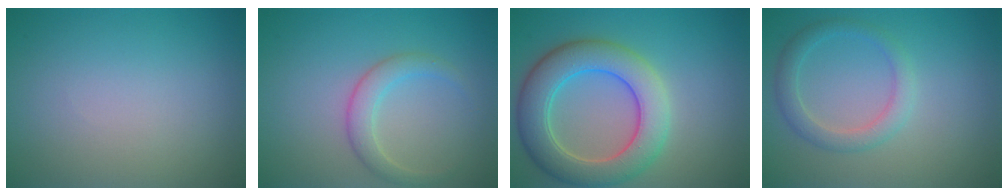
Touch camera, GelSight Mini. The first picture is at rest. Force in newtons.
{"total": 2.4, "press": 2.4, "slide": 0.1}
{"total": 7.2, "press": 7.2, "slide": 0.5}
{"total": 2.4, "press": 2.4, "slide": 0.2}